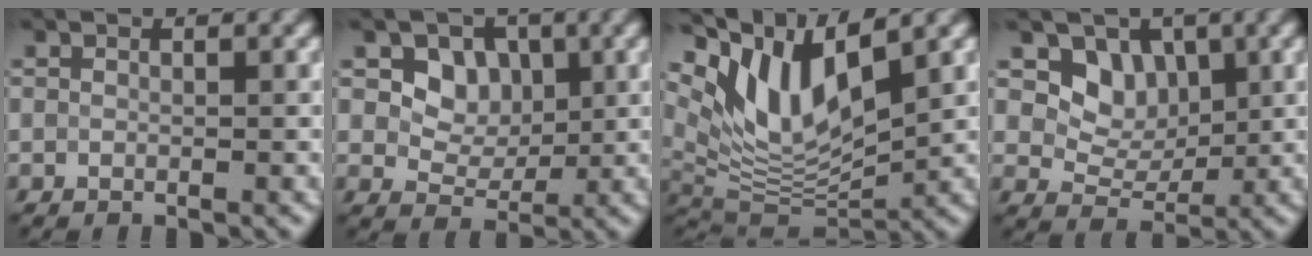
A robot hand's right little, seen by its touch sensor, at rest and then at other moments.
{"total": 3.7, "force": [1.2, 3.0, 2.0], "torque": [-0.033, 0.001, 0.009]}
{"total": 8.3, "force": [4.8, 3.0, 6.2], "torque": [-0.120, -0.004, 0.089]}
{"total": 4.1, "force": [1.6, 3.1, 2.0], "torque": [-0.032, -0.005, 0.021]}